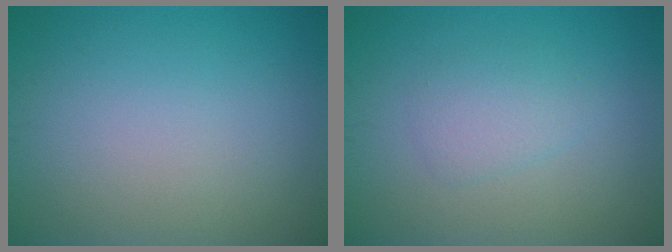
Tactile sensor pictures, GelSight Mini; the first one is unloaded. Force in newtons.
{"total": 1.8, "press": 1.8, "slide": 0.0}